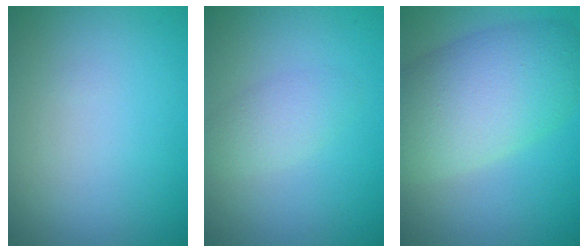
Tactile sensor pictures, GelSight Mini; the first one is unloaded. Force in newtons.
{"total": 2.0, "press": 2.0, "slide": 0.1}
{"total": 9.0, "press": 9.0, "slide": 0.4}